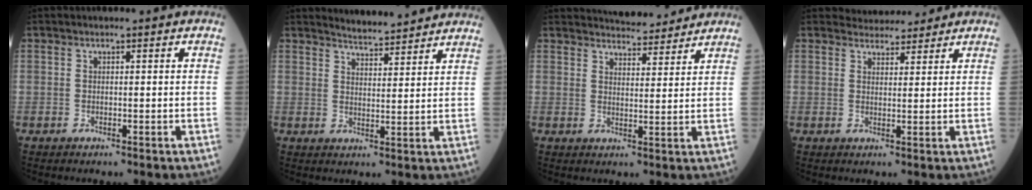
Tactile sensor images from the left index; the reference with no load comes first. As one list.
[{"total": 6.7, "force": [6.5, 0.5, 1.4], "torque": [-0.030, 0.010, 0.090]}, {"total": 7.9, "force": [7.7, 1.3, 1.6], "torque": [-0.023, 0.006, 0.101]}, {"total": 4.3, "force": [4.1, 1.3, 0.3], "torque": [-0.002, 0.014, 0.057]}]